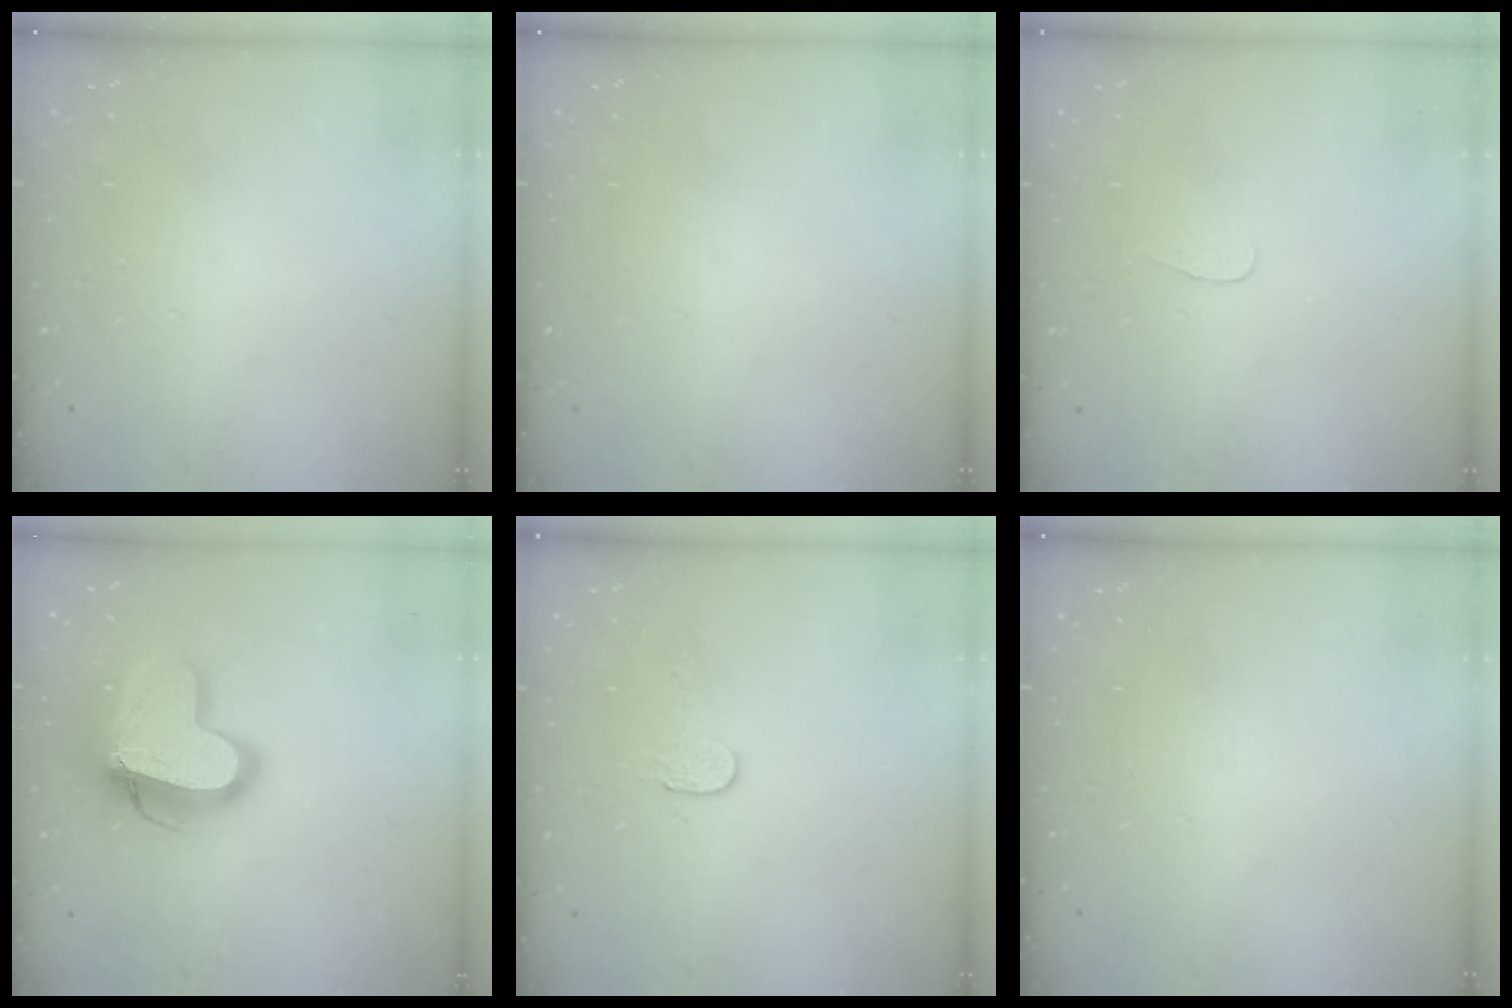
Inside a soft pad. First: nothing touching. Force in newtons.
{"total": 0.0}
{"total": 2.8, "press": 2.7, "slide": 0.3}
{"total": 16.8, "press": 16.7, "slide": 1.8}
{"total": 2.7, "press": 2.7, "slide": 0.2}
{"total": 0.0}